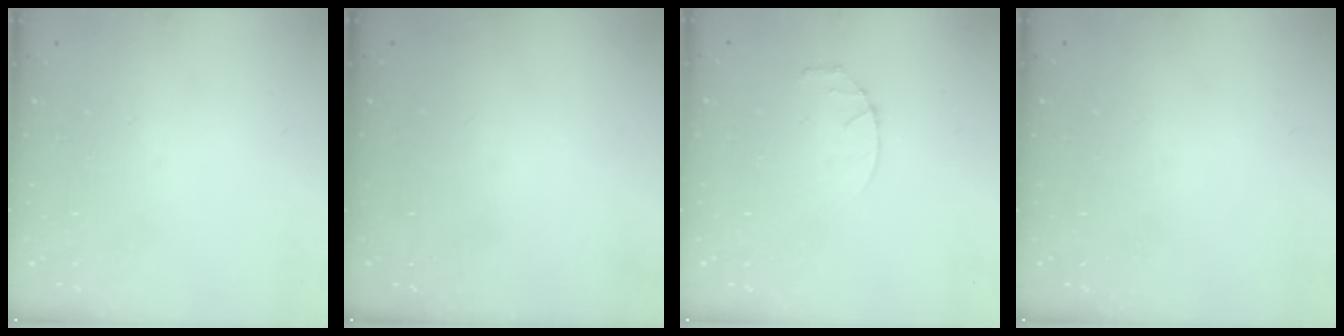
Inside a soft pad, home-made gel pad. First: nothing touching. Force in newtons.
{"total": 0.0}
{"total": 2.8, "press": 2.8, "slide": 0.4}
{"total": 0.0}